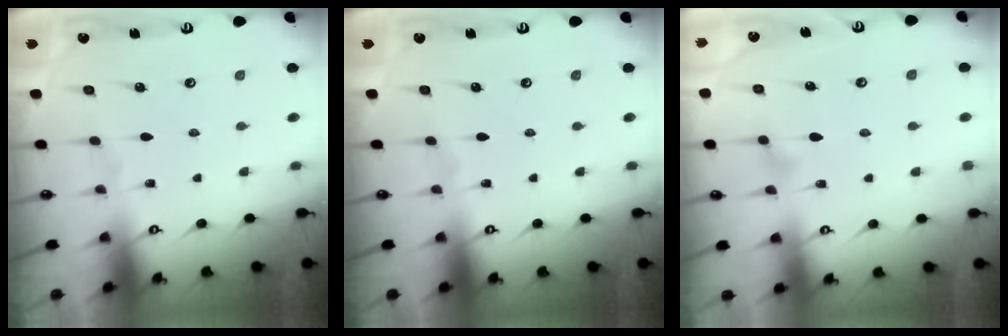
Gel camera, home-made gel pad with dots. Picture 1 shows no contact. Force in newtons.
{"total": 0.0}
{"total": 7.9, "press": 7.9, "slide": 0.4}